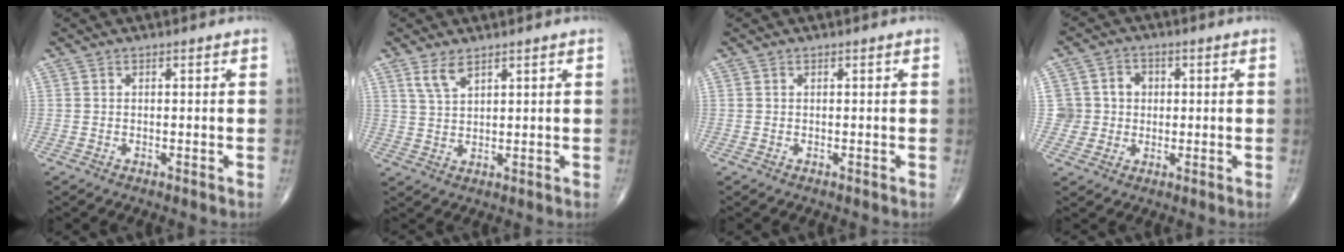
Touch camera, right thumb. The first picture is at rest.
{"total": 3.8, "force": [2.5, 1.4, 2.4], "torque": [-0.047, -0.011, 0.056]}
{"total": 0.0}
{"total": 6.2, "force": [0.5, 6.1, 0.9], "torque": [0.023, 0.009, 0.005]}